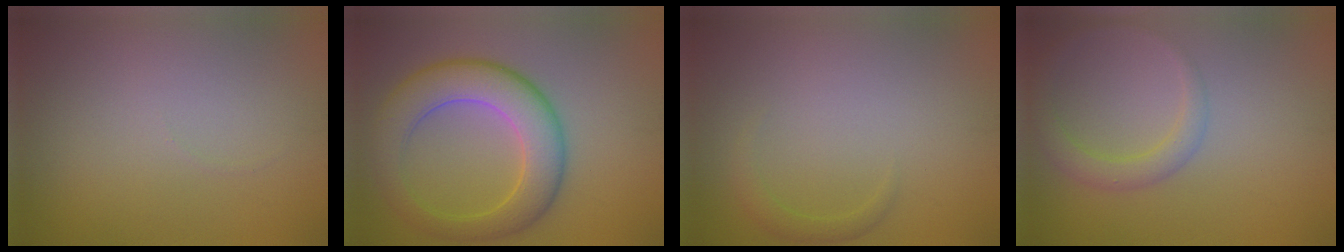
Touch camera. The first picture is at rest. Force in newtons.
{"total": 7.4, "press": 7.4, "slide": 0.2}
{"total": 1.2, "press": 1.2, "slide": 0.1}
{"total": 2.4, "press": 2.4, "slide": 0.1}